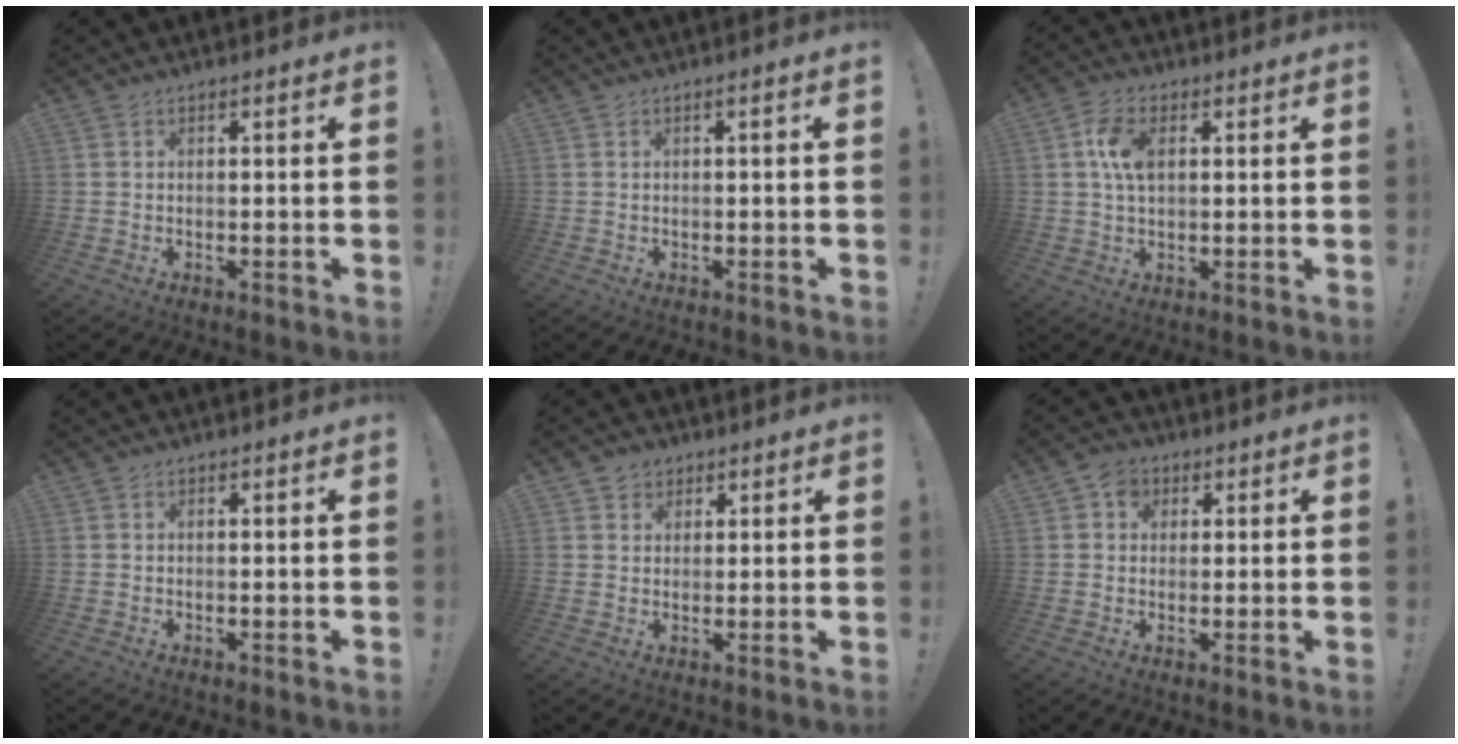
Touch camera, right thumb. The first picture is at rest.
{"total": 1.2, "force": [-0.4, -0.2, 1.1], "torque": [-0.018, 0.000, -0.008]}
{"total": 7.7, "force": [1.6, 4.5, 6.0], "torque": [-0.113, 0.001, 0.028]}
{"total": 0.0}
{"total": 3.6, "force": [1.9, 3.0, 0.5], "torque": [0.006, -0.008, 0.033]}
{"total": 5.0, "force": [1.7, 4.3, 1.9], "torque": [-0.021, 0.000, 0.031]}